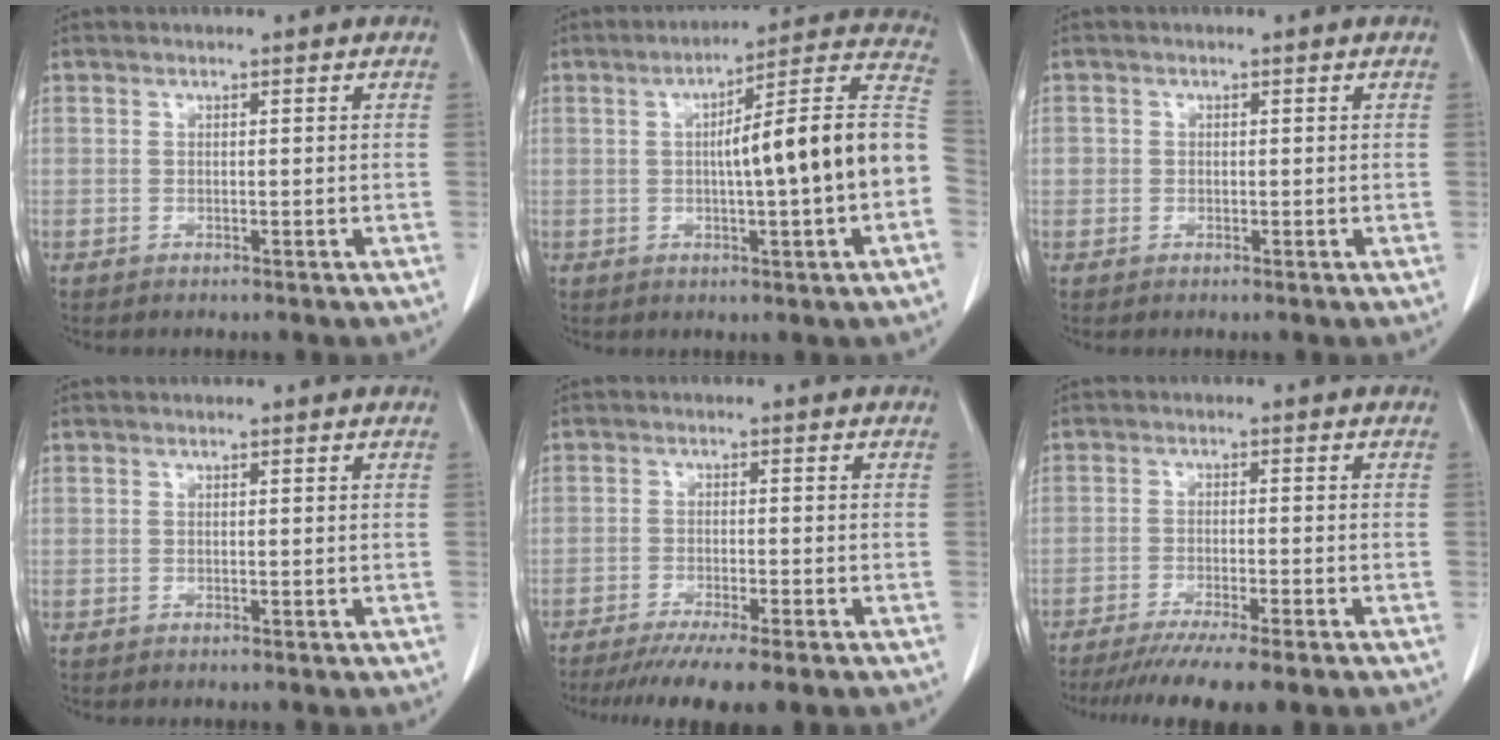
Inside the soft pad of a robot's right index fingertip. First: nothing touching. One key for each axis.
{"total": 17.0, "fx": -1.1, "fy": 0.5, "fz": 17.0, "tx": -0.214, "ty": 0.035, "tz": -0.020}
{"total": 1.2, "fx": 0.0, "fy": 1.2, "fz": 0.3, "tx": 0.003, "ty": 0.003, "tz": -0.001}
{"total": 0.0}
{"total": 10.3, "fx": -8.0, "fy": 0.6, "fz": 6.6, "tx": -0.080, "ty": -0.020, "tz": -0.120}
{"total": 11.5, "fx": -9.1, "fy": 0.4, "fz": 7.0, "tx": -0.087, "ty": -0.024, "tz": -0.138}